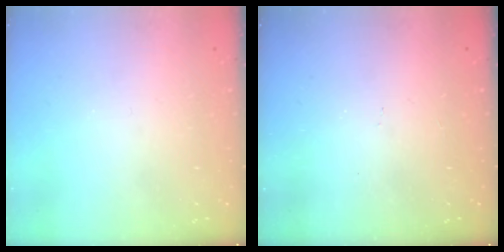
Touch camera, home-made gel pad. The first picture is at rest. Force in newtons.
{"total": 4.1, "press": 4.1, "slide": 0.6}